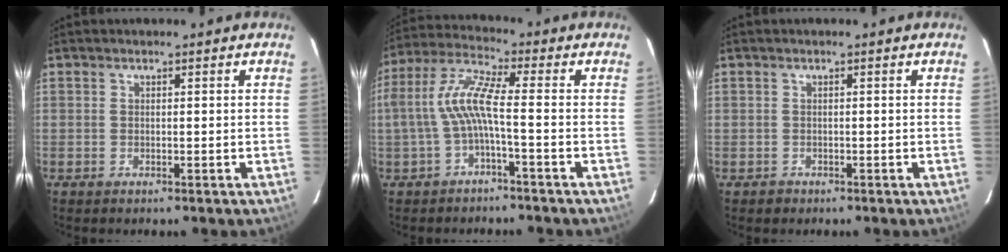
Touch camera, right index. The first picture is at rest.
{"total": 7.7, "force": [-1.7, 0.7, 7.5], "torque": [-0.173, 0.011, -0.029]}
{"total": 1.3, "force": [-0.6, 1.1, 0.0], "torque": [0.000, 0.004, -0.005]}